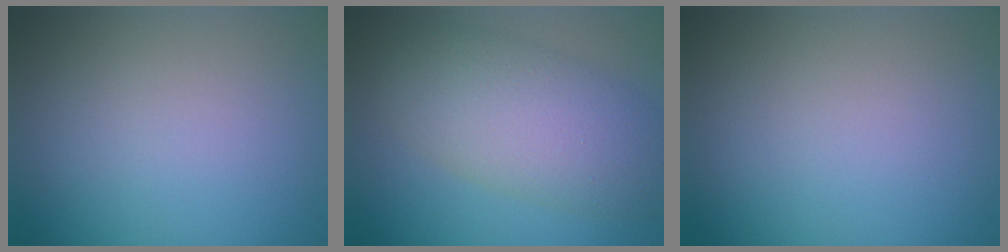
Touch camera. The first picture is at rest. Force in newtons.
{"total": 7.3, "press": 7.3, "slide": 0.4}
{"total": 0.0}